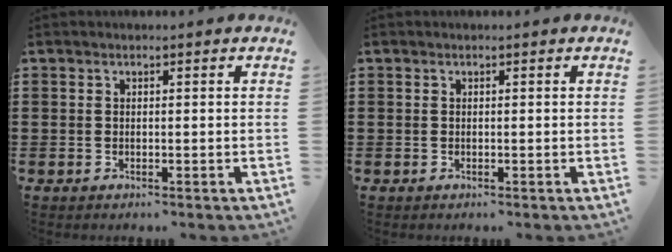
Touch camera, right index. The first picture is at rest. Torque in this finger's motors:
{"motor_torque": [-0.16, 0.14, 0.00, 0.00]}